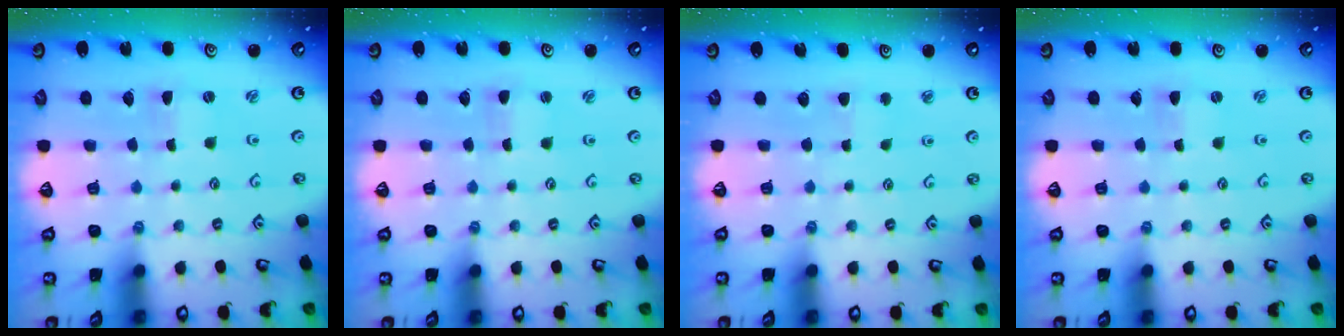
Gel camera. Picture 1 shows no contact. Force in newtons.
{"total": 1.0, "press": 1.0, "slide": 0.0}
{"total": 2.7, "press": 2.6, "slide": 0.4}
{"total": 0.0}